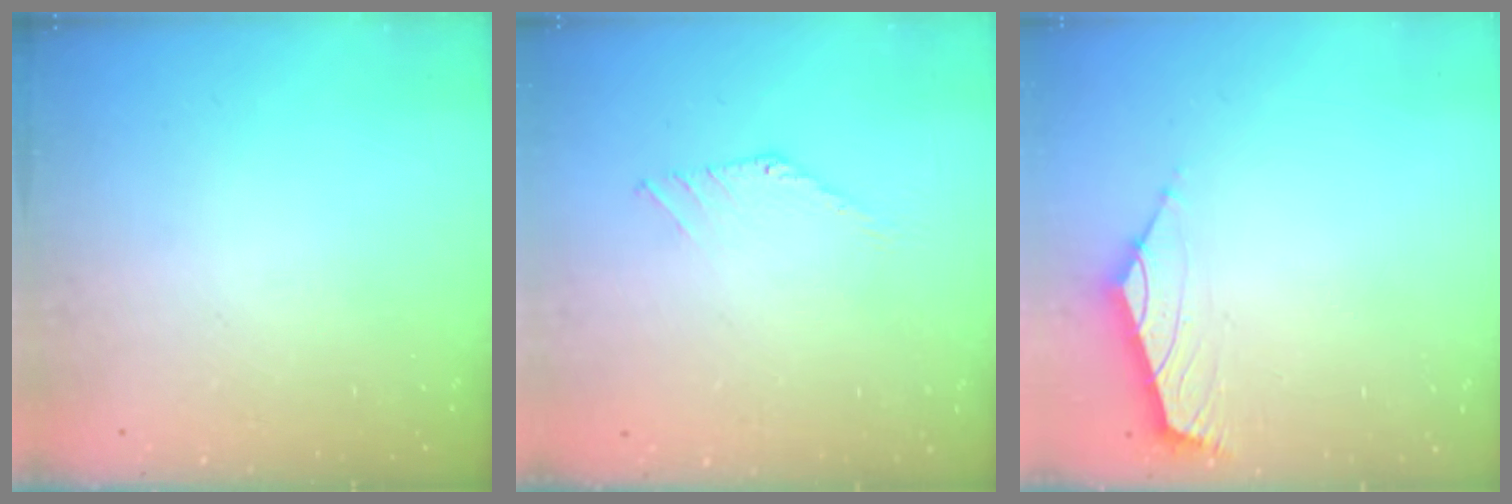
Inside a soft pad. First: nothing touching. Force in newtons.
{"total": 0.0}
{"total": 1.6, "press": 1.4, "slide": 0.6}